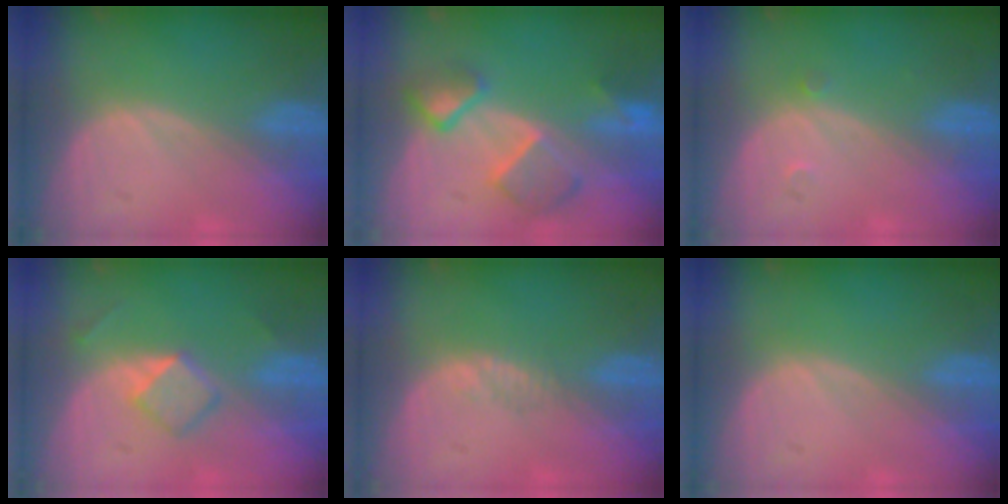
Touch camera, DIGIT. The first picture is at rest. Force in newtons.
{"total": 7.6, "press": 6.8, "slide": 3.5}
{"total": 0.9, "press": 0.7, "slide": 0.5}
{"total": 4.1, "press": 4.0, "slide": 0.9}
{"total": 1.1, "press": 0.9, "slide": 0.7}
{"total": 0.0}